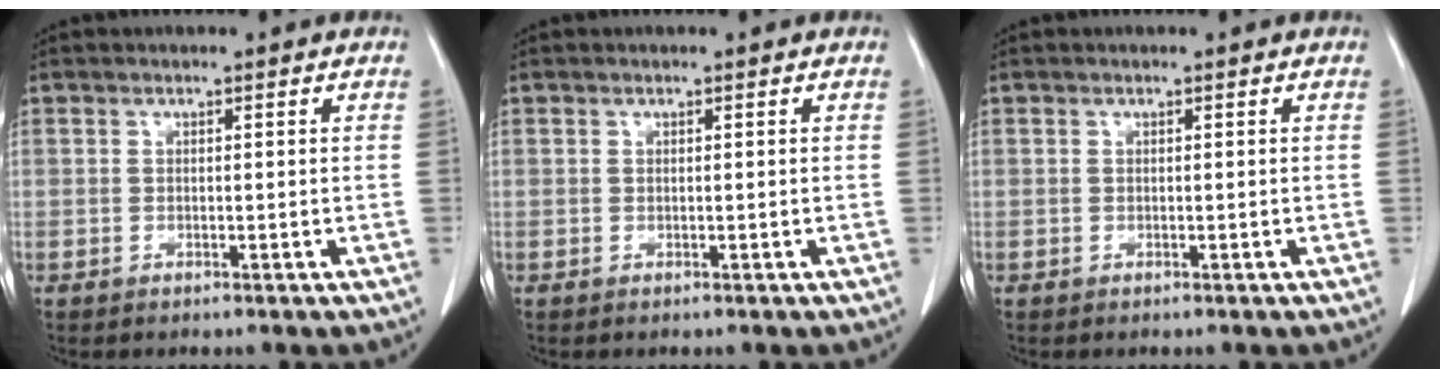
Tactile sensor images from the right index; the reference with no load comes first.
{"total": 0.0}
{"total": 0.0}